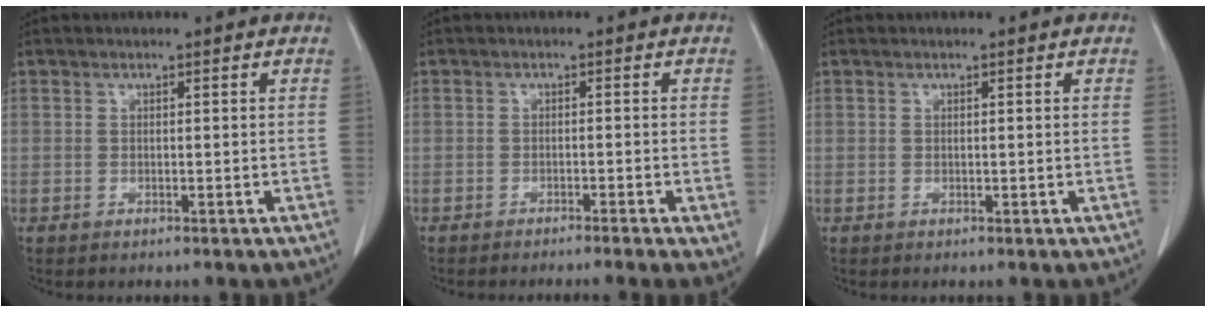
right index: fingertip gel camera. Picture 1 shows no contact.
{"total": 6.1, "force": [-4.2, 0.5, 4.3], "torque": [-0.043, -0.013, -0.060]}
{"total": 0.0}